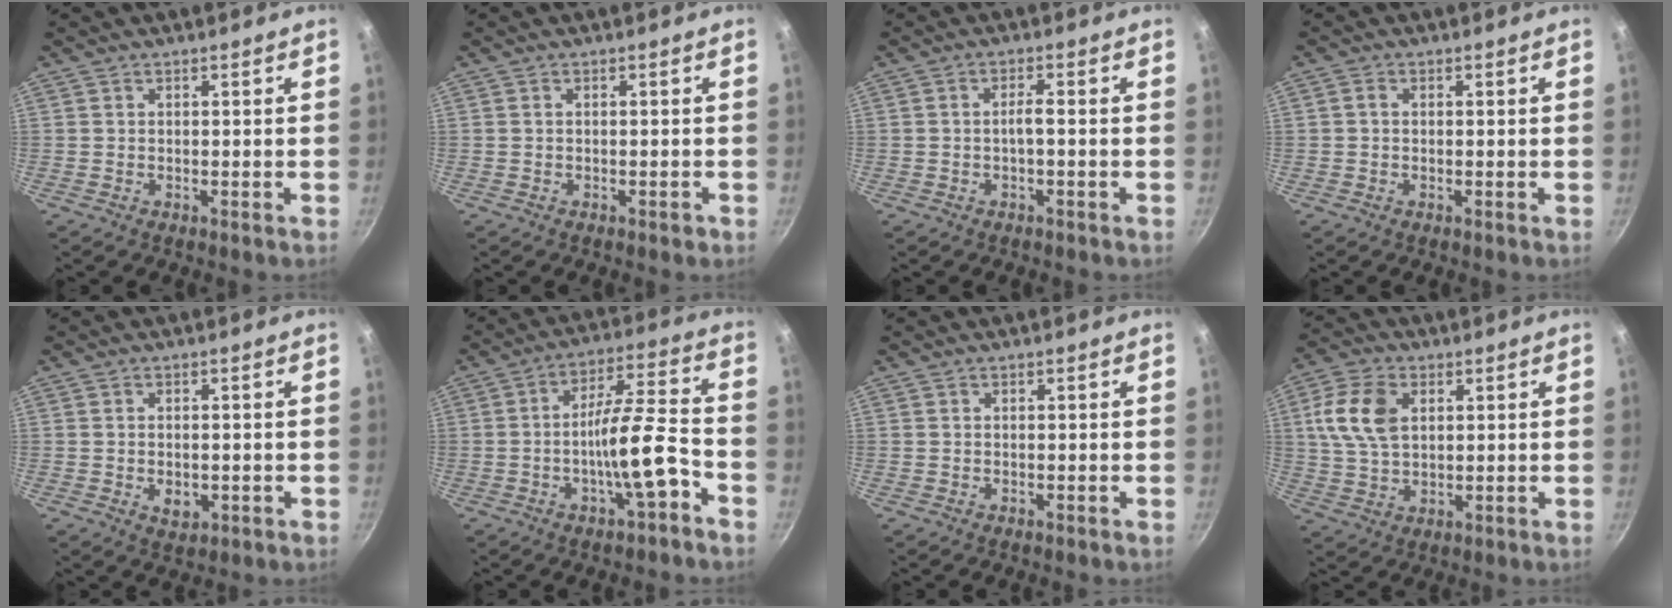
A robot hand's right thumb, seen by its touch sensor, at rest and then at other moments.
{"total": 0.9, "force": [-0.4, 0.4, 0.7], "torque": [-0.007, 0.007, -0.004]}
{"total": 2.0, "force": [-0.7, 0.2, 1.9], "torque": [-0.041, 0.013, -0.014]}
{"total": 1.1, "force": [0.0, 0.9, 0.6], "torque": [-0.012, 0.006, -0.001]}
{"total": 3.3, "force": [-0.6, 2.2, 2.4], "torque": [-0.036, -0.004, -0.004]}
{"total": 12.0, "force": [-5.0, 2.4, 10.6], "torque": [-0.166, 0.044, -0.084]}
{"total": 0.0}
{"total": 10.6, "force": [2.7, 6.9, 7.6], "torque": [-0.140, 0.004, 0.049]}